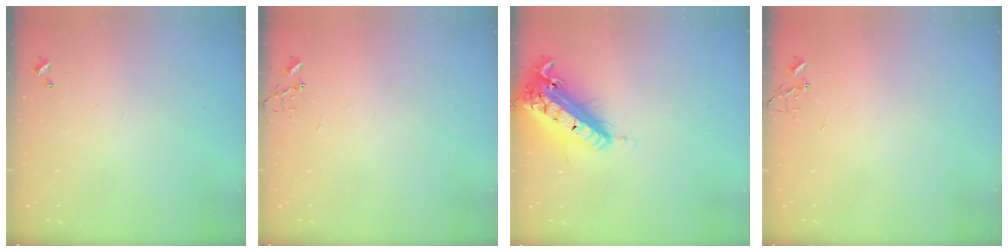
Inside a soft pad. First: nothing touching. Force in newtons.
{"total": 0.0}
{"total": 21.3, "press": 20.9, "slide": 4.2}
{"total": 0.0}